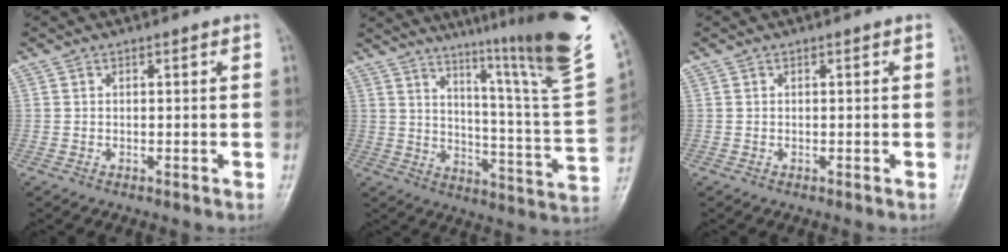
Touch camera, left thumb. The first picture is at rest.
{"total": 27.2, "force": [18.0, 1.7, 20.3], "torque": [-0.280, -0.107, 0.250]}
{"total": 0.0}